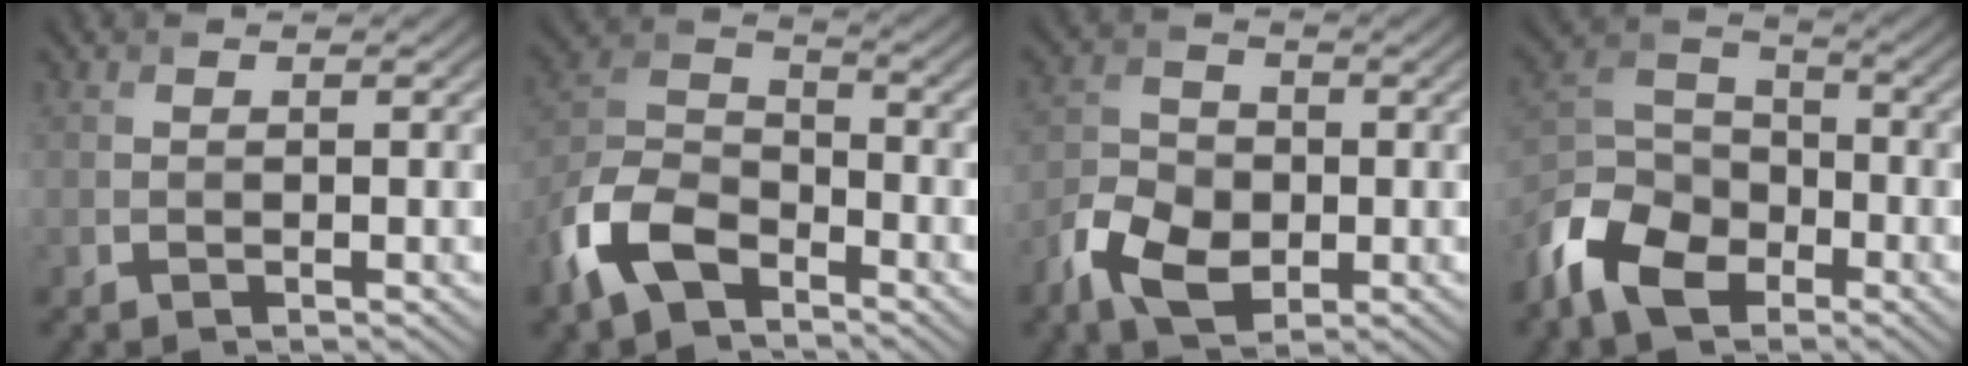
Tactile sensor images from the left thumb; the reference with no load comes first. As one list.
[{"total": 10.1, "force": [-6.2, 5.2, 6.1], "torque": [-0.139, -0.005, -0.144]}, {"total": 6.8, "force": [-2.9, 4.6, 4.1], "torque": [-0.092, -0.006, -0.063]}, {"total": 10.4, "force": [-6.3, 6.3, 5.3], "torque": [-0.133, -0.018, -0.147]}]